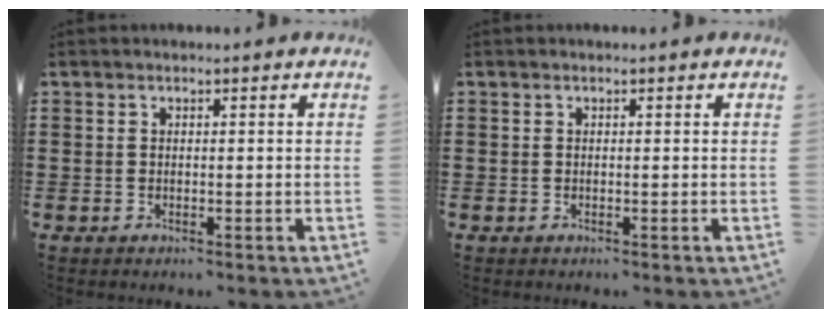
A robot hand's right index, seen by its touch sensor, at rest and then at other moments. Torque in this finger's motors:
{"motor_torque": [0.00, 0.00, 0.00, 0.00]}